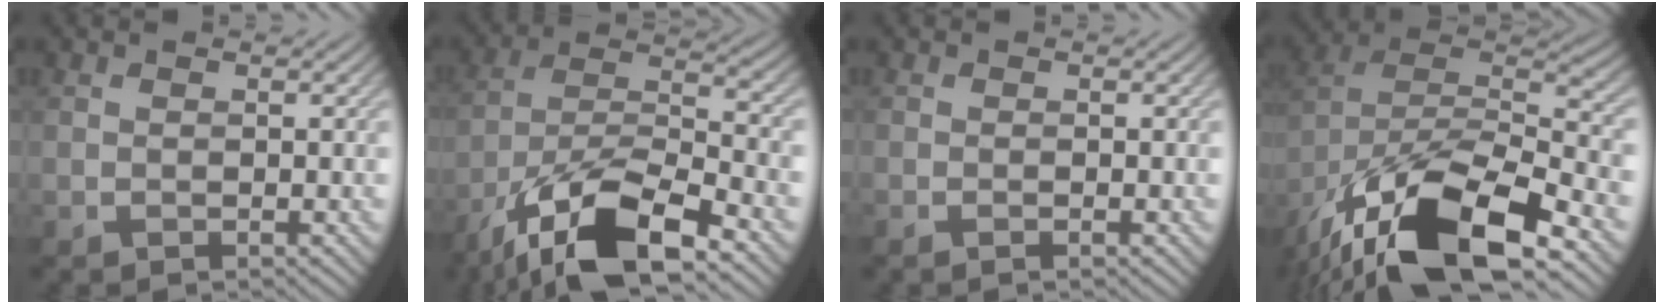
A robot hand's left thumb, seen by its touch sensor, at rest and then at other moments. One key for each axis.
{"total": 15.2, "fx": -9.8, "fy": 5.0, "fz": 10.5, "tx": -0.207, "ty": -0.011, "tz": -0.187}
{"total": 0.7, "fx": -0.4, "fy": 0.0, "fz": 0.5, "tx": -0.011, "ty": -0.002, "tz": -0.008}
{"total": 18.1, "fx": -11.1, "fy": 7.3, "fz": 12.4, "tx": -0.263, "ty": -0.020, "tz": -0.189}